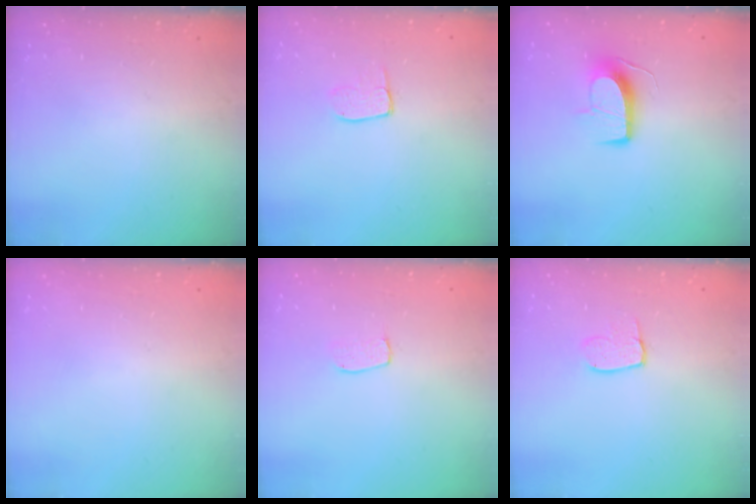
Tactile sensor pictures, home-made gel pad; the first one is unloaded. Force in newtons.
{"total": 5.3, "press": 5.3, "slide": 0.4}
{"total": 10.1, "press": 10.1, "slide": 0.2}
{"total": 0.0}
{"total": 4.5, "press": 4.5, "slide": 0.2}
{"total": 5.1, "press": 5.1, "slide": 0.4}